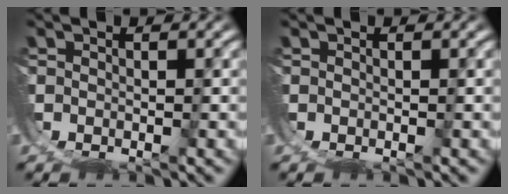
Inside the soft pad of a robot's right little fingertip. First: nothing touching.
{"total": 0.0}